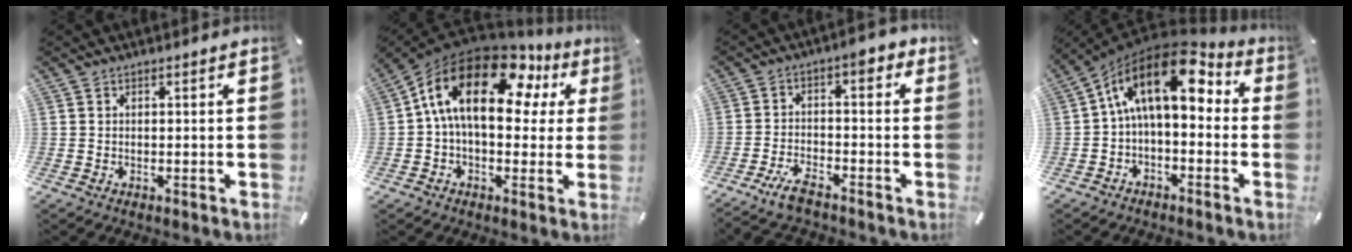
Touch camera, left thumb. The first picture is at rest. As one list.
[{"total": 20.2, "force": [6.9, 11.0, 15.5], "torque": [-0.282, -0.024, 0.114]}, {"total": 8.0, "force": [-4.1, 3.5, 5.8], "torque": [-0.112, 0.022, -0.080]}, {"total": 15.9, "force": [4.1, 8.6, 12.8], "torque": [-0.232, -0.016, 0.063]}]